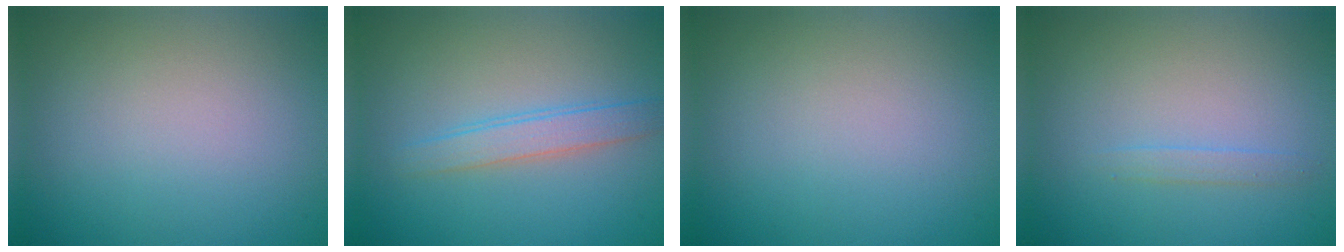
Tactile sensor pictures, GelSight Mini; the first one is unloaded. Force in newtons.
{"total": 2.4, "press": 2.4, "slide": 0.1}
{"total": 0.0}
{"total": 0.8, "press": 0.8, "slide": 0.1}